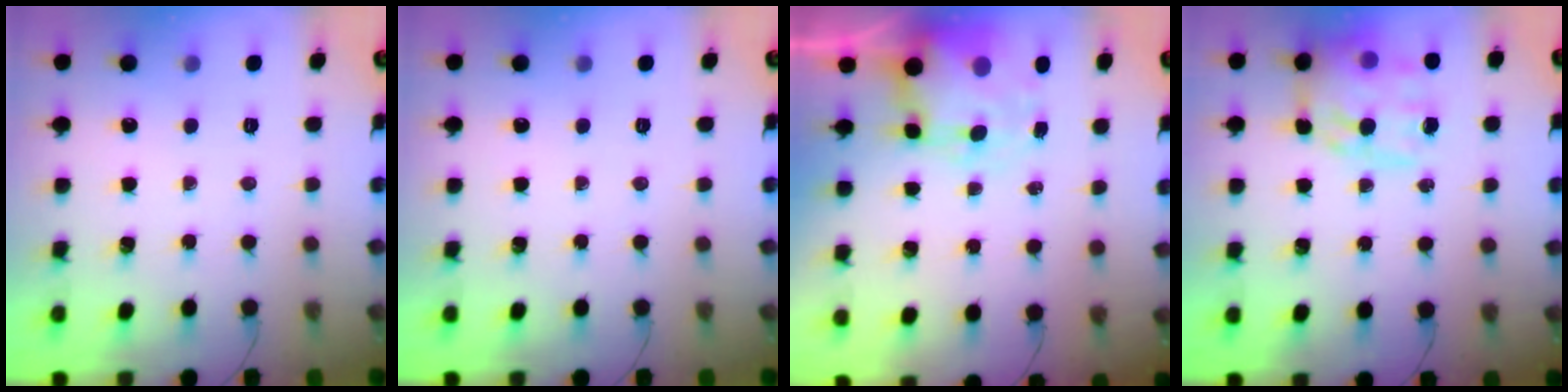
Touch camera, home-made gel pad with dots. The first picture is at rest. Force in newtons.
{"total": 0.0}
{"total": 8.0, "press": 7.9, "slide": 1.5}
{"total": 16.8, "press": 16.4, "slide": 3.7}